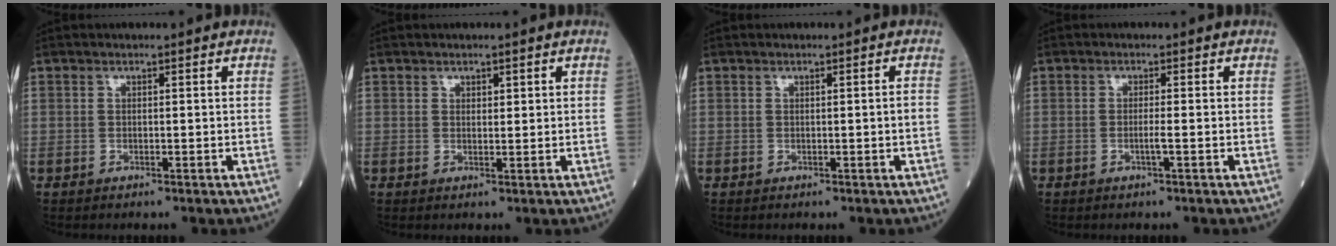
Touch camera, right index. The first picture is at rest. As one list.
[{"total": 1.3, "force": [0.7, 0.7, 0.8], "torque": [-0.012, -0.001, 0.011]}, {"total": 0.8, "force": [-0.2, -0.2, 0.8], "torque": [-0.013, -0.002, 0.000]}, {"total": 1.6, "force": [-0.5, -0.2, 1.5], "torque": [-0.029, -0.001, -0.011]}]